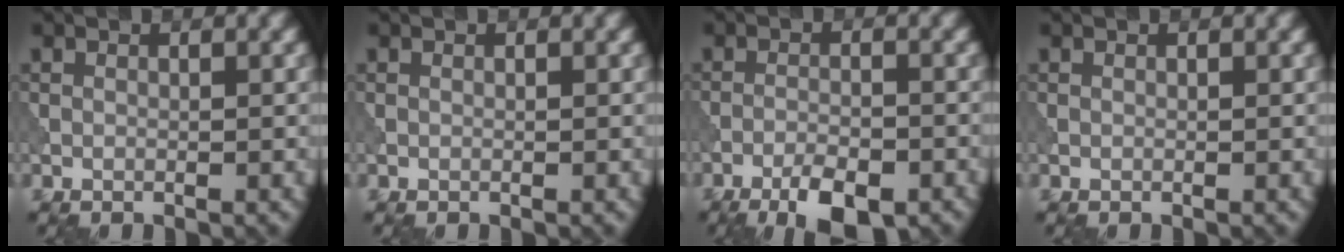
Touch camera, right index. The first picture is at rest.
{"total": 0.0}
{"total": 4.9, "force": [-3.3, 1.6, 3.3], "torque": [-0.055, 0.002, -0.056]}
{"total": 0.0}